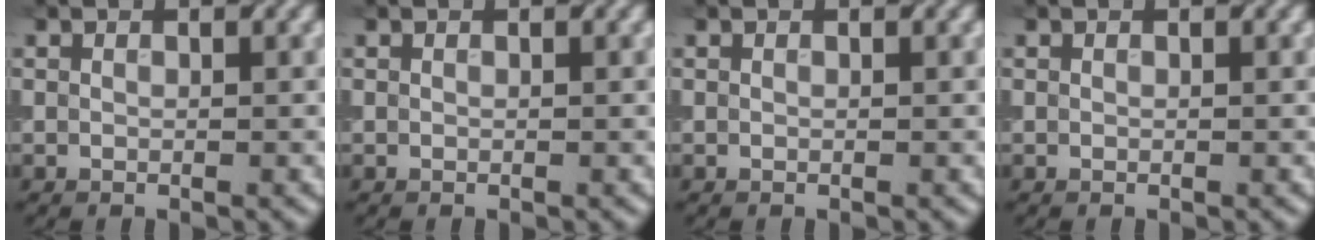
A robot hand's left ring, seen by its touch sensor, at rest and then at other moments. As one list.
[{"total": 0.0}, {"total": 0.0}, {"total": 0.0}]